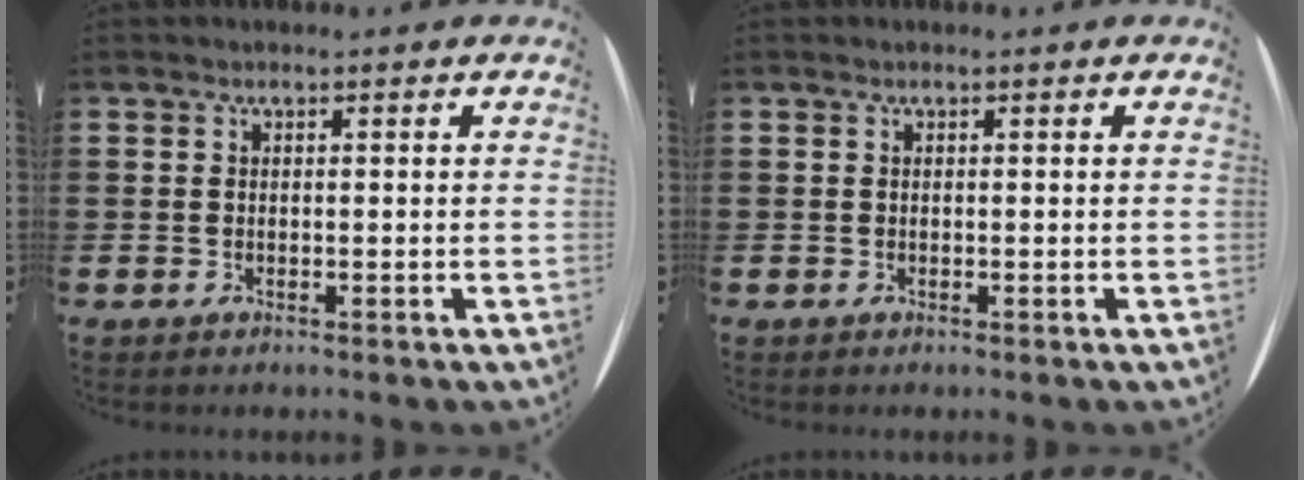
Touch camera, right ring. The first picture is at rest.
{"total": 0.0}